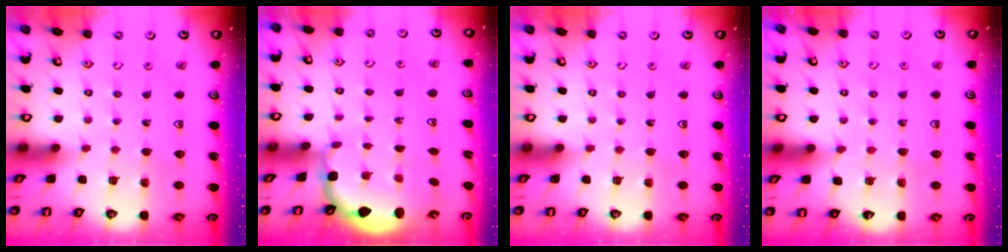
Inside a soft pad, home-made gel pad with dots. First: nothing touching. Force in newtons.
{"total": 2.6, "press": 1.9, "slide": 1.8}
{"total": 0.0}
{"total": 6.0, "press": 5.9, "slide": 1.3}